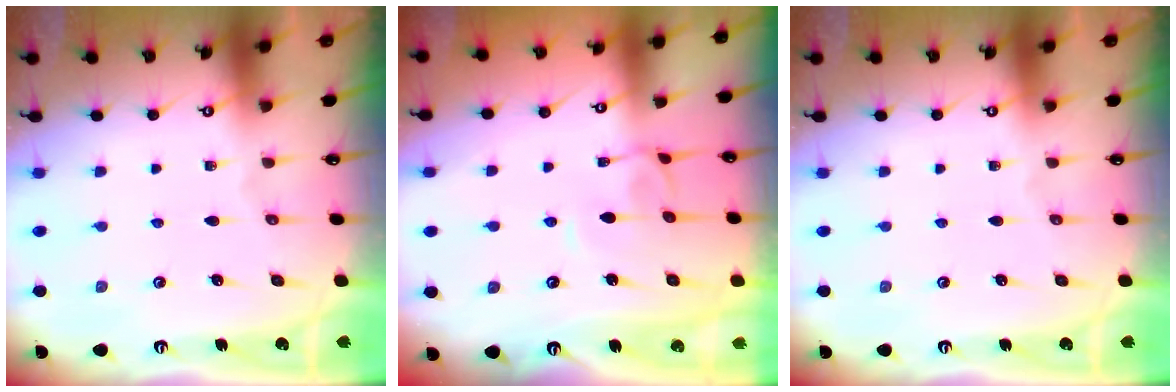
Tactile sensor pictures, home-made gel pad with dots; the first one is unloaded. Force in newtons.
{"total": 3.1, "press": 3.1, "slide": 0.3}
{"total": 0.0}